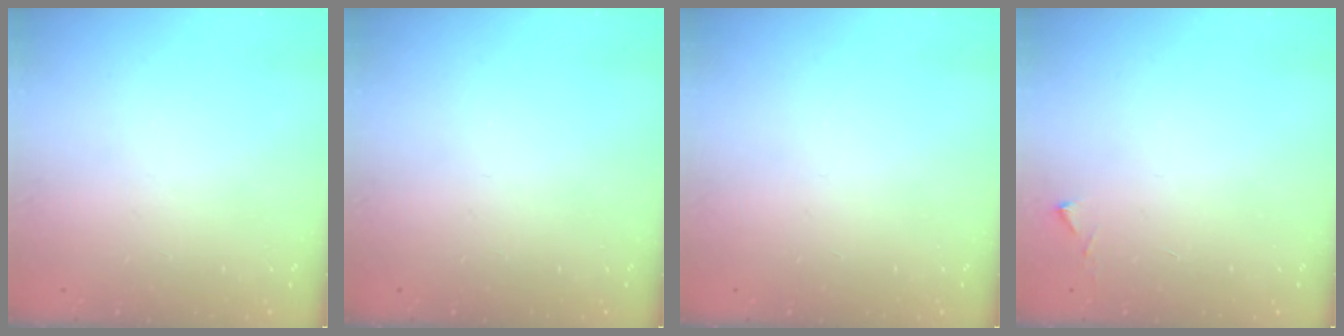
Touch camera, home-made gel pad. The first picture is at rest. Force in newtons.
{"total": 0.0}
{"total": 0.0}
{"total": 4.8, "press": 4.8, "slide": 0.6}